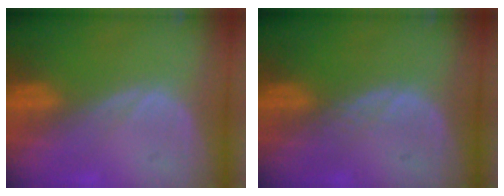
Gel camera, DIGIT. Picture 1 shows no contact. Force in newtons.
{"total": 1.0, "press": 1.0, "slide": 0.1}